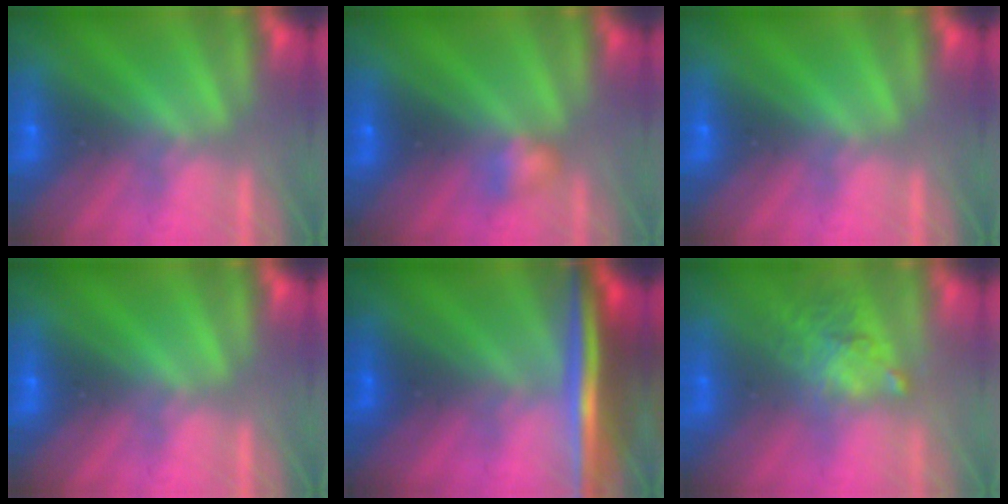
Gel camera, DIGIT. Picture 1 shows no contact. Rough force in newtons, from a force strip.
{"total": 2.1}
{"total": 0.0}
{"total": 0.0}
{"total": 7.4}
{"total": 3.2}